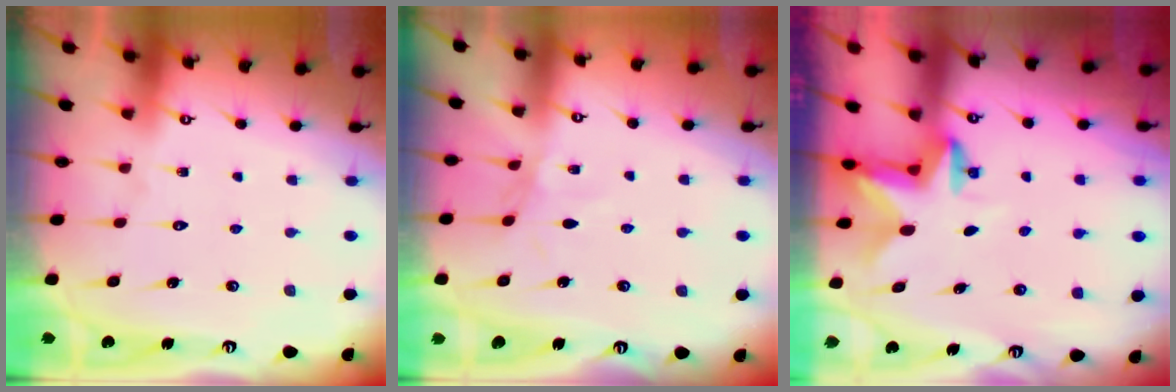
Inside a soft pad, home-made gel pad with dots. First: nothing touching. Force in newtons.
{"total": 2.1, "press": 2.1, "slide": 0.5}
{"total": 2.8, "press": 2.8, "slide": 0.6}